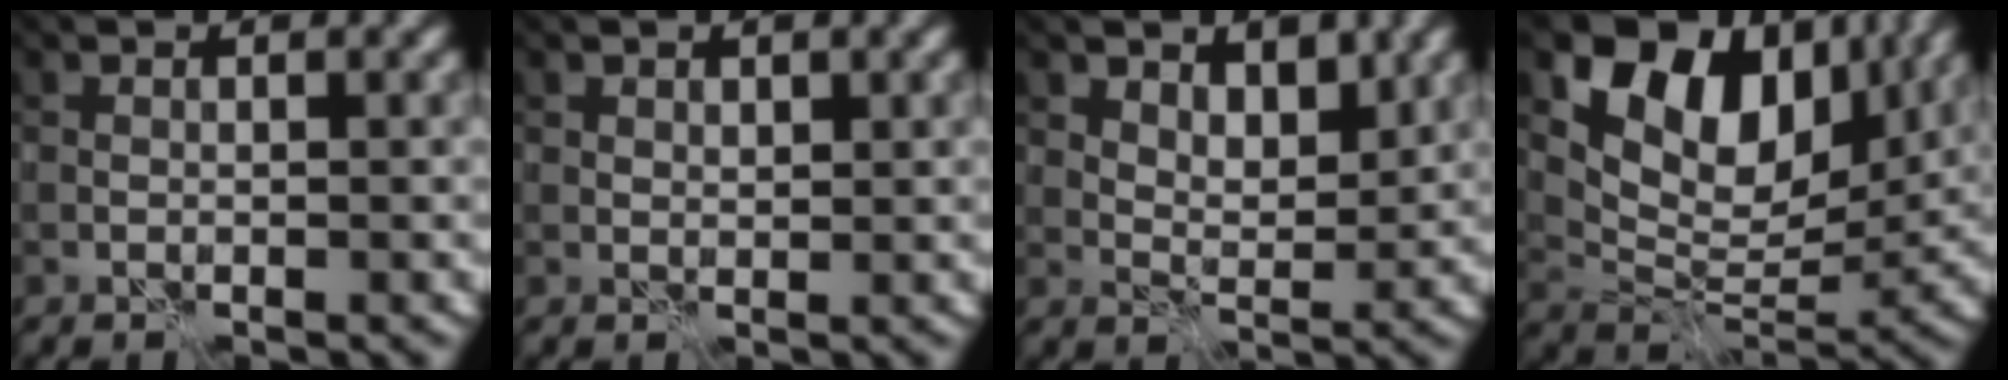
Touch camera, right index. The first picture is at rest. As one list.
[{"total": 0.9, "force": [0.7, 0.5, 0.2], "torque": [-0.004, -0.002, 0.011]}, {"total": 3.3, "force": [2.1, 1.8, 1.7], "torque": [-0.028, -0.016, 0.035]}, {"total": 10.3, "force": [5.3, 6.4, 6.1], "torque": [-0.104, -0.009, 0.100]}]